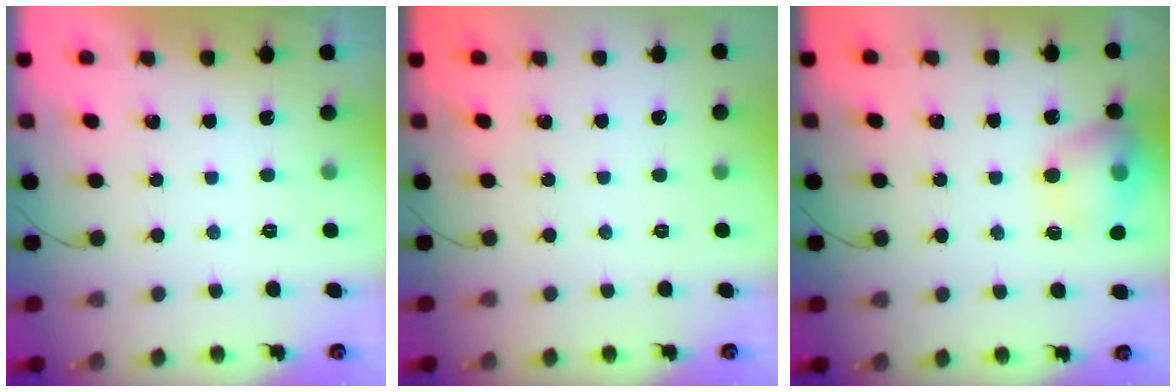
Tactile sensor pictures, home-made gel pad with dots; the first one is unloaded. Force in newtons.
{"total": 0.0}
{"total": 13.1, "press": 13.0, "slide": 1.7}